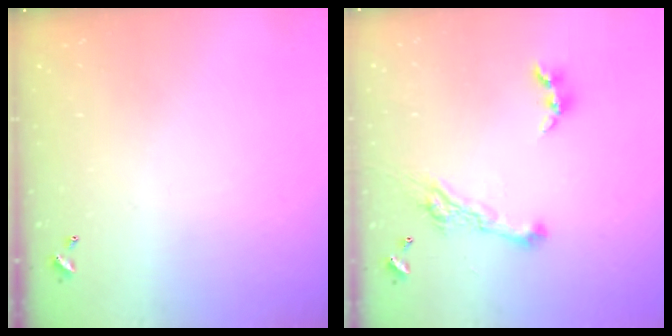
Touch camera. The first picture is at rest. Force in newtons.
{"total": 7.0, "press": 6.9, "slide": 1.1}